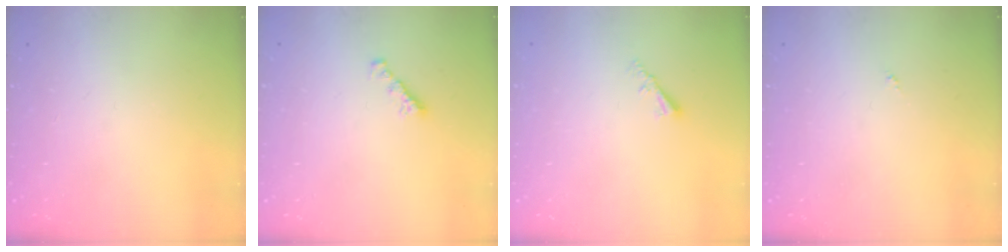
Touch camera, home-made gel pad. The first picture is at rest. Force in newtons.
{"total": 1.7, "press": 1.6, "slide": 0.5}
{"total": 2.2, "press": 2.2, "slide": 0.4}
{"total": 0.0}